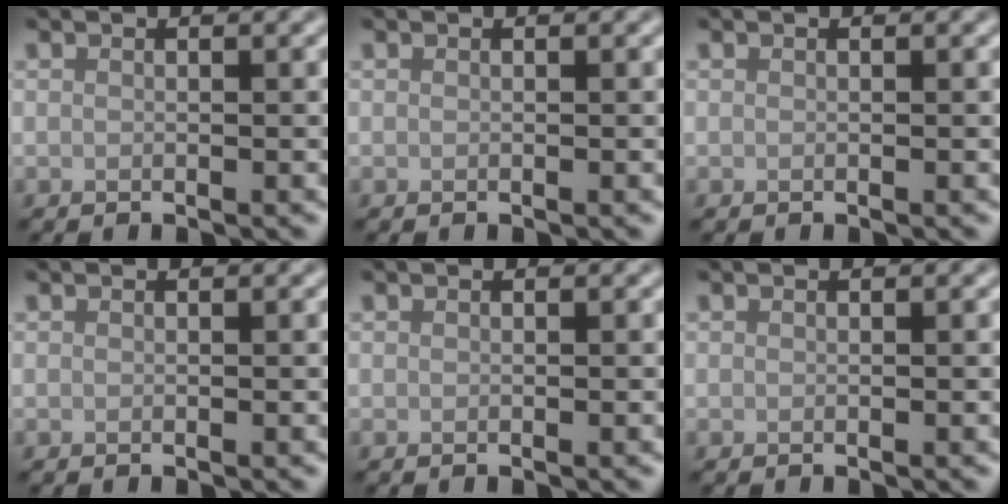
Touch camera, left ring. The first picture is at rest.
{"total": 0.0}
{"total": 0.0}
{"total": 0.0}
{"total": 0.0}
{"total": 0.0}